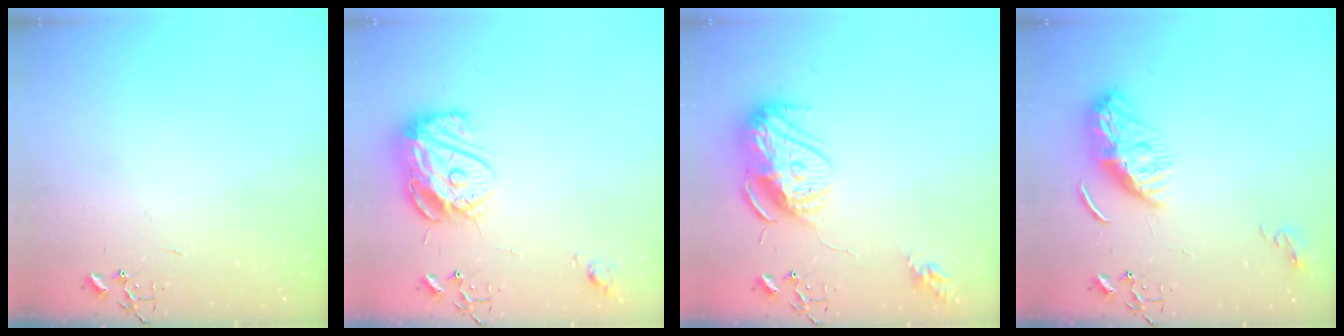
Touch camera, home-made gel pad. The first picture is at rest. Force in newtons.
{"total": 14.7, "press": 14.6, "slide": 1.4}
{"total": 14.0, "press": 13.9, "slide": 1.2}
{"total": 9.4, "press": 9.3, "slide": 0.9}